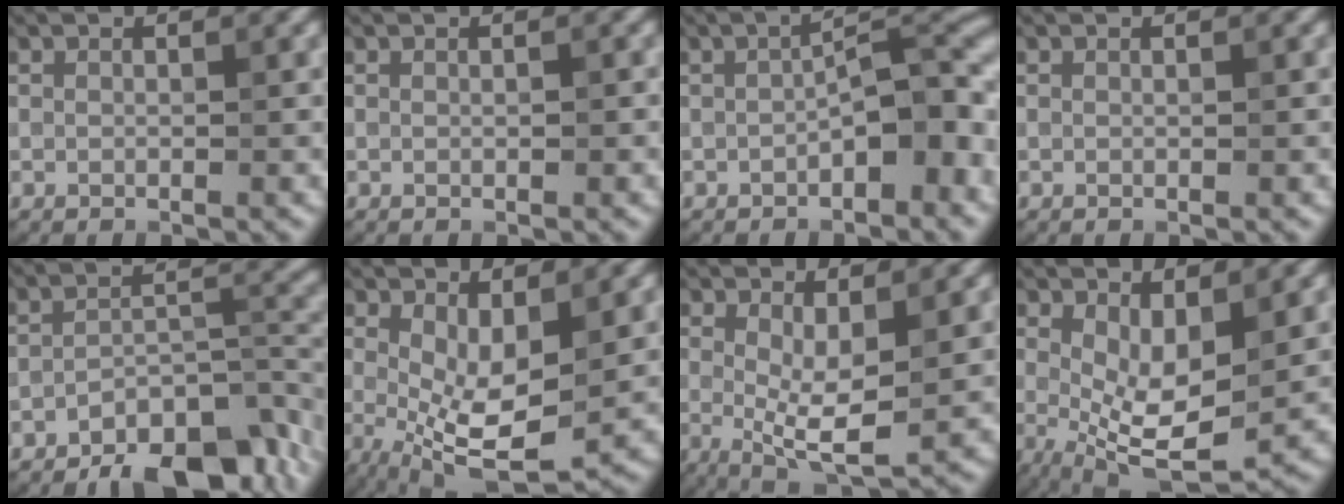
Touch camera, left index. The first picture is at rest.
{"total": 0.6, "force": [0.0, 0.1, 0.6], "torque": [-0.009, 0.001, 0.002]}
{"total": 5.6, "force": [-1.5, 2.1, 4.9], "torque": [-0.067, 0.015, -0.027]}
{"total": 0.0}
{"total": 9.1, "force": [-6.5, 3.5, 5.4], "torque": [-0.066, -0.004, -0.105]}
{"total": 7.0, "force": [-0.3, 2.9, 6.3], "torque": [-0.127, -0.016, -0.001]}
{"total": 5.1, "force": [0.3, 1.7, 4.8], "torque": [-0.089, -0.014, 0.009]}
{"total": 6.6, "force": [0.4, 2.8, 5.9], "torque": [-0.115, -0.011, 0.010]}